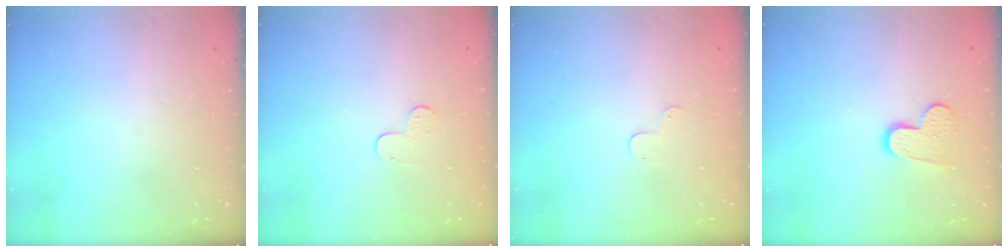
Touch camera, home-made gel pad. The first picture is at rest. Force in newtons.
{"total": 4.4, "press": 4.4, "slide": 0.5}
{"total": 2.9, "press": 2.8, "slide": 0.3}
{"total": 9.9, "press": 9.8, "slide": 0.7}